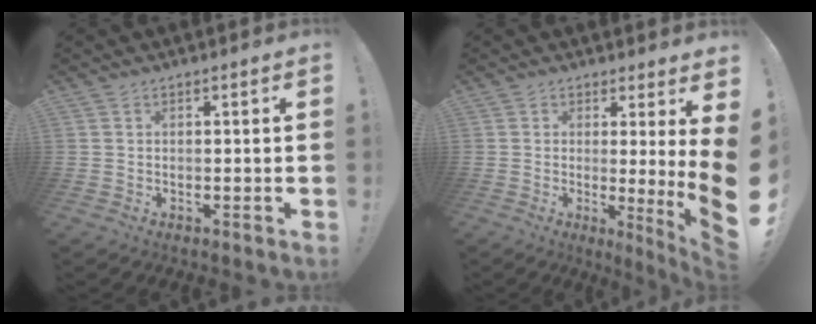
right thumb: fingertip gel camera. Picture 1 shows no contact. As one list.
[{"total": 7.0, "force": [1.3, -1.0, 6.8], "torque": [-0.084, -0.053, 0.017]}]